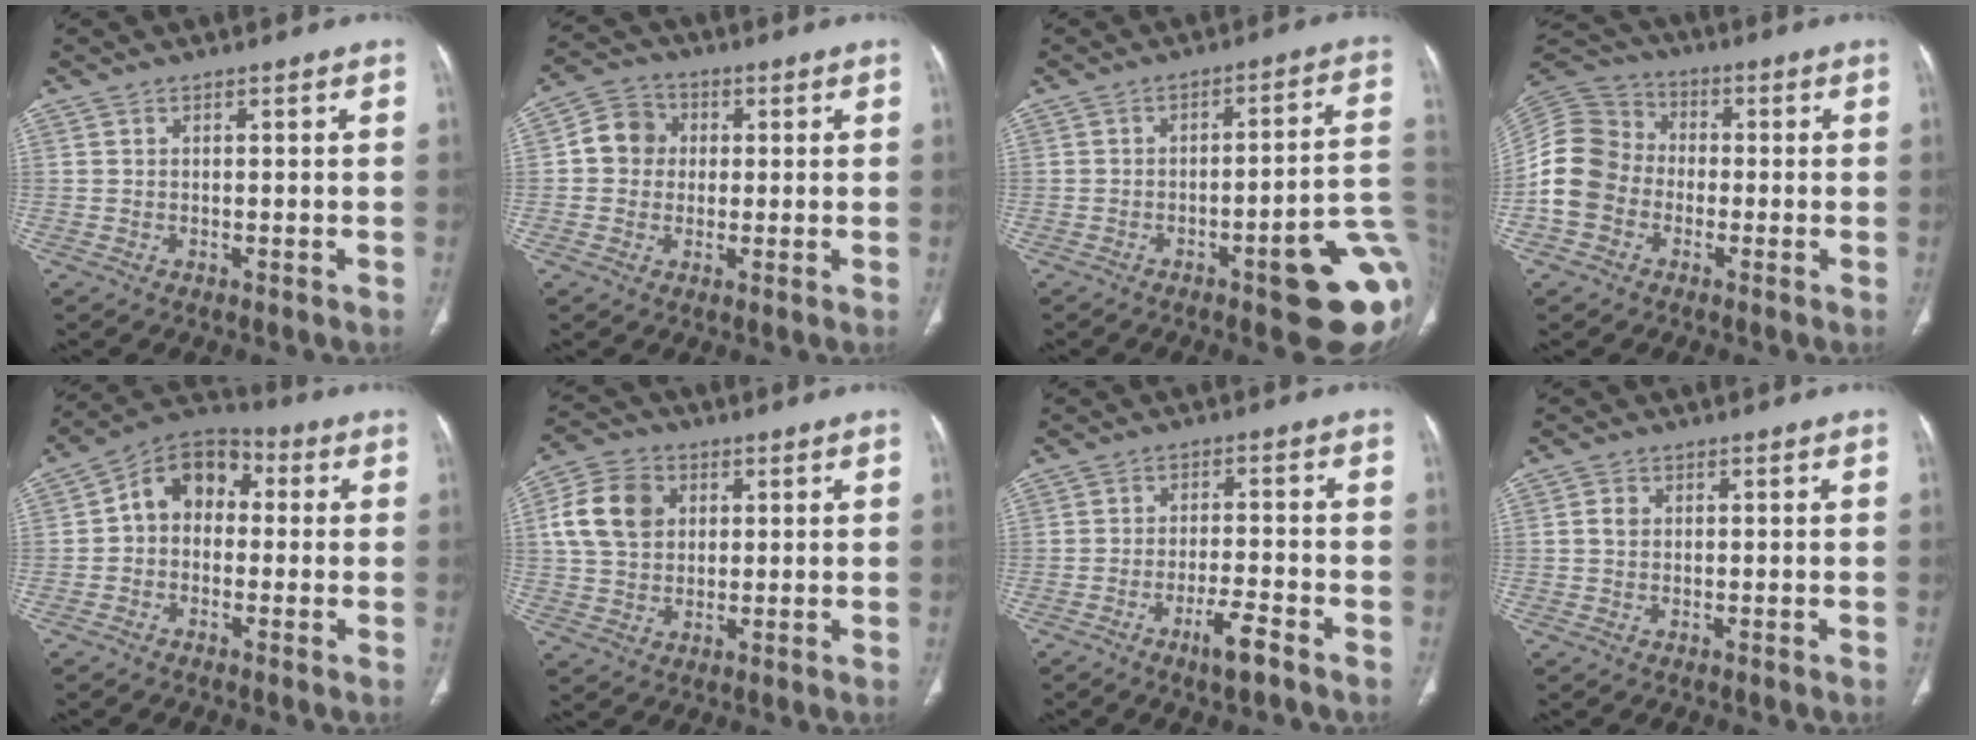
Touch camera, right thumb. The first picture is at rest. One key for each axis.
{"total": 6.9, "fx": 0.6, "fy": 6.3, "fz": 2.7, "tx": -0.027, "ty": 0.014, "tz": -0.002}
{"total": 17.9, "fx": -6.0, "fy": 4.3, "fz": 16.3, "tx": -0.141, "ty": 0.034, "tz": -0.064}
{"total": 12.4, "fx": -2.9, "fy": 10.5, "fz": 5.8, "tx": -0.111, "ty": 0.041, "tz": -0.063}
{"total": 10.2, "fx": 0.5, "fy": 7.7, "fz": 6.6, "tx": -0.075, "ty": 0.035, "tz": -0.011}
{"total": 10.7, "fx": 2.6, "fy": 8.3, "fz": 6.3, "tx": -0.106, "ty": 0.007, "tz": 0.045}
{"total": 5.3, "fx": -3.5, "fy": 0.9, "fz": 3.9, "tx": -0.073, "ty": 0.018, "tz": -0.060}
{"total": 1.6, "fx": 0.2, "fy": 1.3, "fz": 0.9, "tx": -0.016, "ty": 0.003, "tz": 0.003}